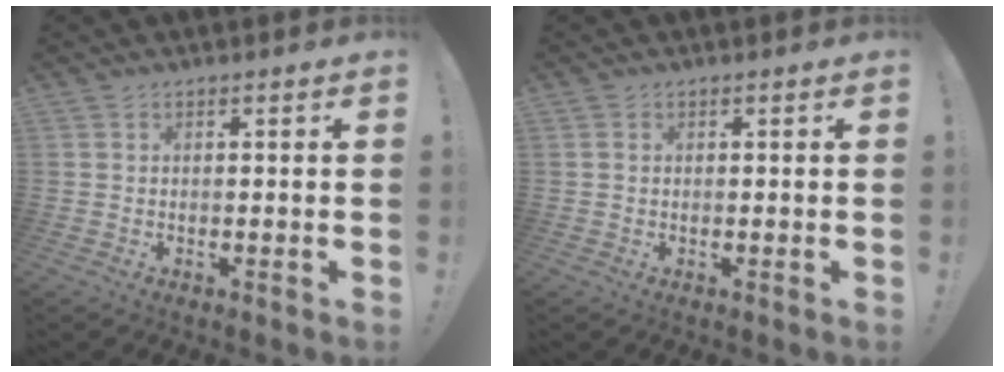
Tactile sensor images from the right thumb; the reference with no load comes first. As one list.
[{"total": 0.7, "force": [0.2, 0.7, 0.1], "torque": [-0.003, 0.003, 0.004]}]